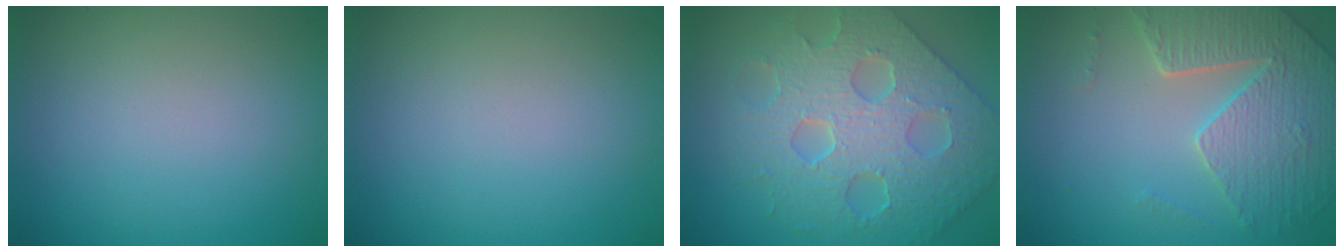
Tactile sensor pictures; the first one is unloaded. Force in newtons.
{"total": 0.0}
{"total": 7.2, "press": 6.3, "slide": 3.5}
{"total": 5.0, "press": 4.6, "slide": 2.1}